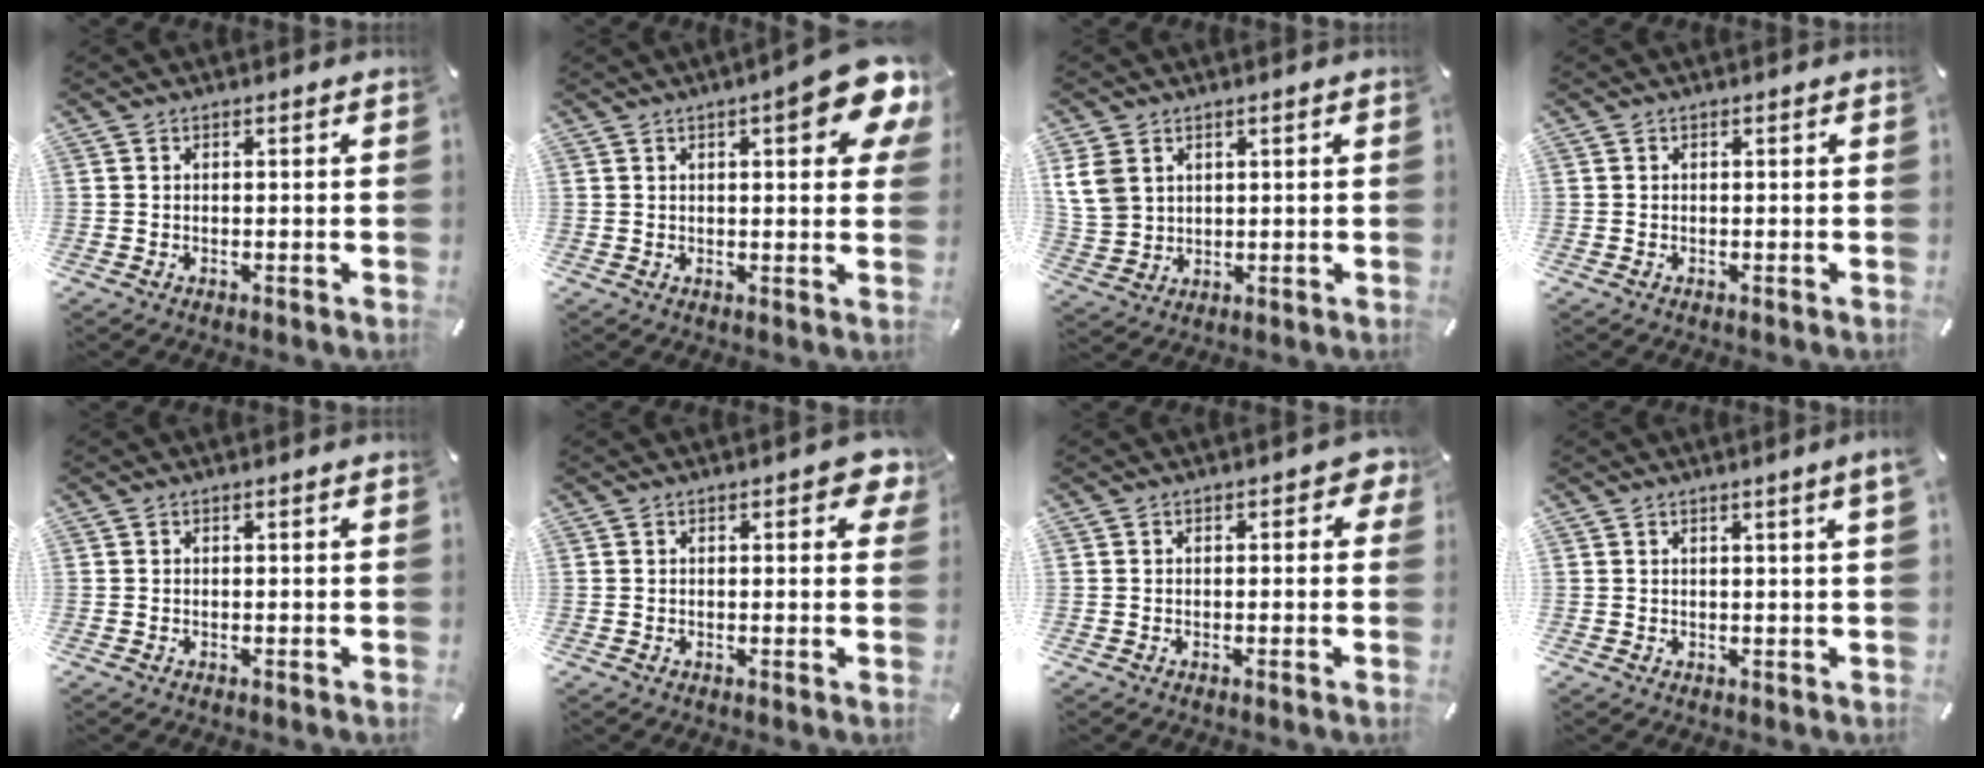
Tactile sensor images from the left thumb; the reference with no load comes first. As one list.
[{"total": 12.0, "force": [5.3, 3.5, 10.1], "torque": [-0.128, -0.024, 0.084]}, {"total": 7.5, "force": [3.1, 6.2, 3.0], "torque": [-0.097, -0.001, 0.059]}, {"total": 0.0}, {"total": 0.0}, {"total": 4.0, "force": [1.4, 1.6, 3.4], "torque": [-0.038, -0.004, 0.017]}, {"total": 2.0, "force": [0.0, 1.5, 1.4], "torque": [-0.010, 0.001, -0.005]}, {"total": 2.0, "force": [1.2, 0.0, 1.6], "torque": [-0.032, 0.000, 0.021]}]